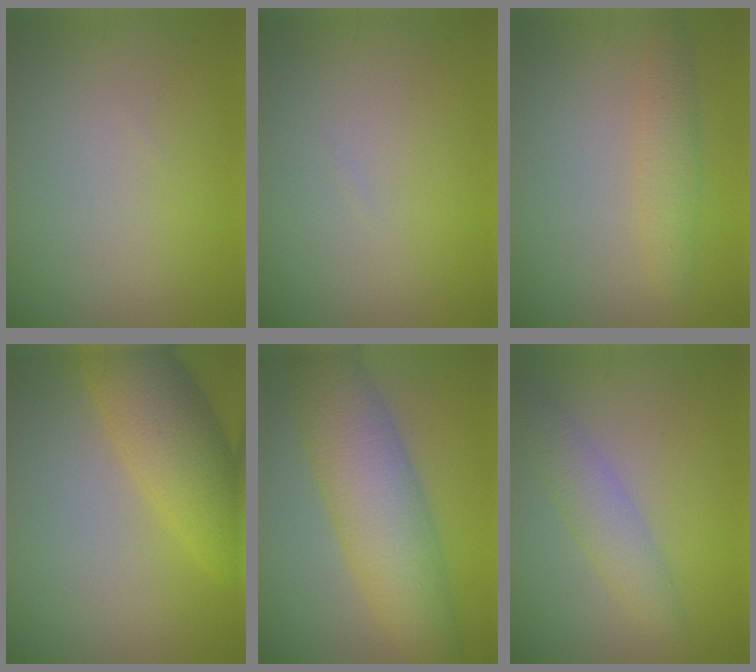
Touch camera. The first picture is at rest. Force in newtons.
{"total": 0.0}
{"total": 2.3, "press": 2.3, "slide": 0.2}
{"total": 6.9, "press": 6.9, "slide": 0.2}
{"total": 8.1, "press": 8.1, "slide": 0.2}
{"total": 2.9, "press": 2.9, "slide": 0.1}